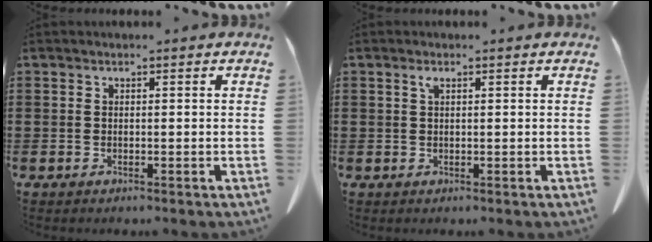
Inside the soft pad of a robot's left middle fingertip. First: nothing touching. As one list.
[{"total": 1.2, "force": [0.6, 0.3, 1.0], "torque": [-0.023, 0.002, 0.012]}]